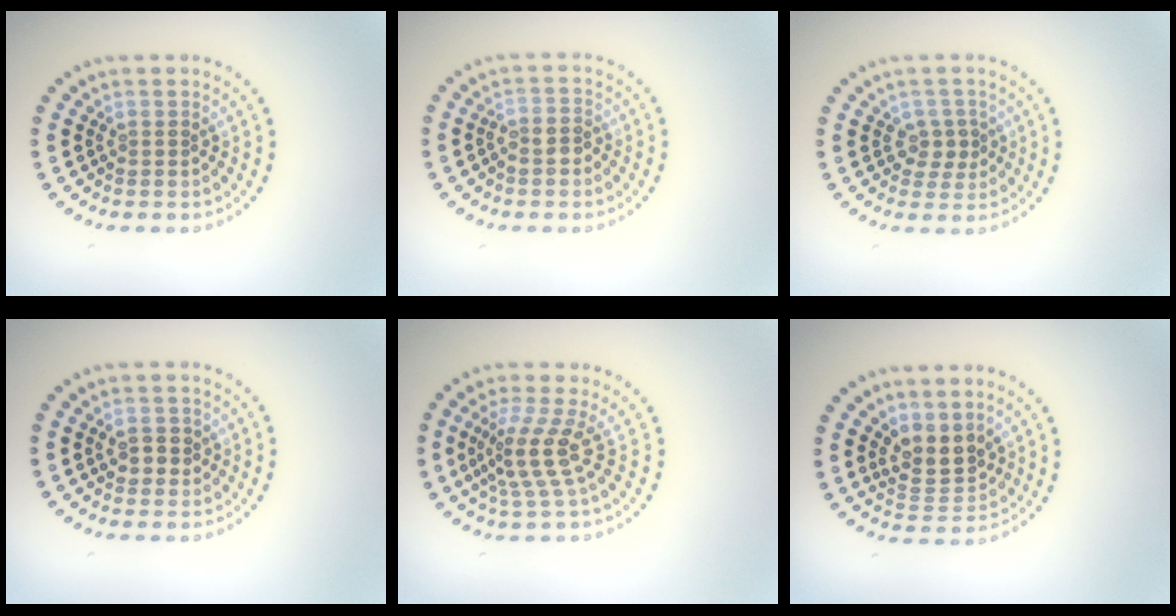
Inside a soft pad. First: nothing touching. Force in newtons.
{"total": 1.6, "press": 1.4, "slide": 0.8}
{"total": 2.0, "press": 1.8, "slide": 0.9}
{"total": 2.0, "press": 2.0, "slide": 0.4}
{"total": 3.8, "press": 2.7, "slide": 2.6}
{"total": 3.2, "press": 2.7, "slide": 1.6}